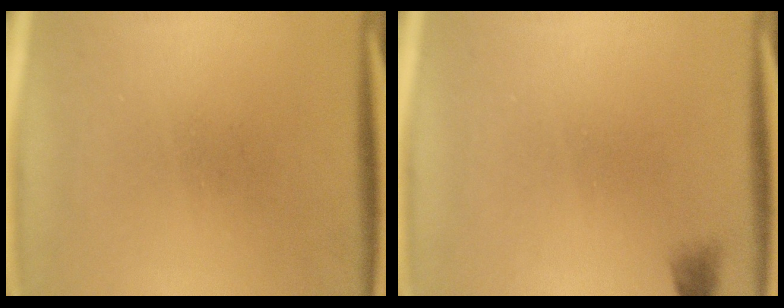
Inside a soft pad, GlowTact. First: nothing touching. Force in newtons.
{"total": 1.2}